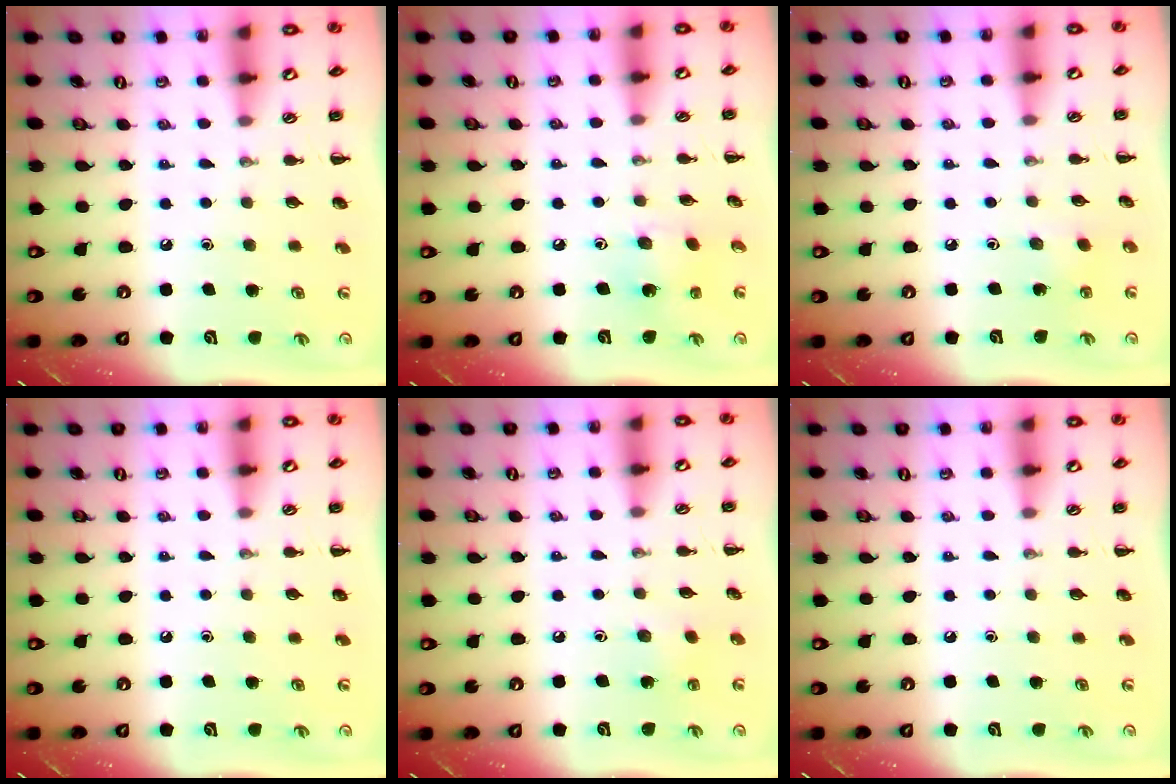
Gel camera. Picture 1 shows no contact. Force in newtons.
{"total": 2.3, "press": 2.2, "slide": 0.5}
{"total": 2.6, "press": 2.5, "slide": 0.9}
{"total": 0.0}
{"total": 2.6, "press": 2.5, "slide": 0.7}
{"total": 0.0}